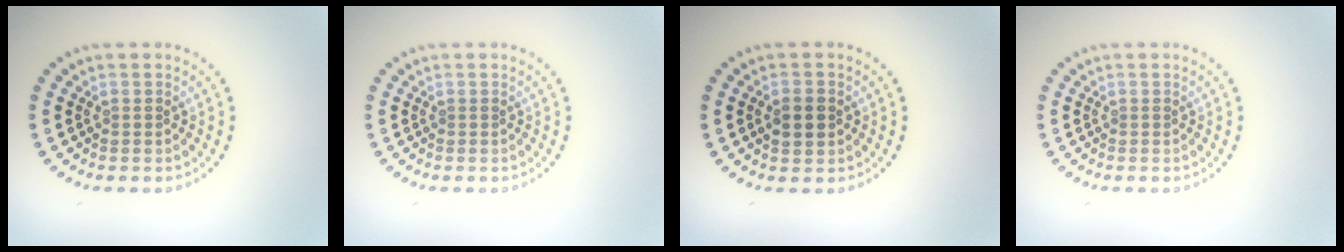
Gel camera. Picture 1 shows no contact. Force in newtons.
{"total": 0.0}
{"total": 2.5, "press": 2.5, "slide": 0.2}
{"total": 0.0}